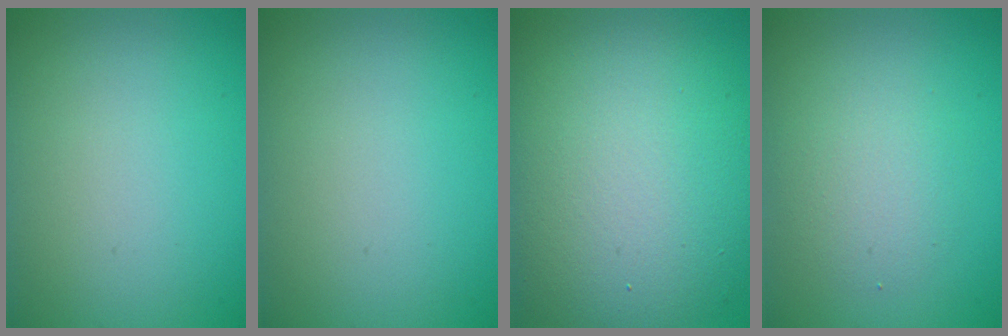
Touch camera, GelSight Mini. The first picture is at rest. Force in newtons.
{"total": 0.0}
{"total": 12.3, "press": 12.3, "slide": 0.9}
{"total": 2.6, "press": 2.6, "slide": 0.1}